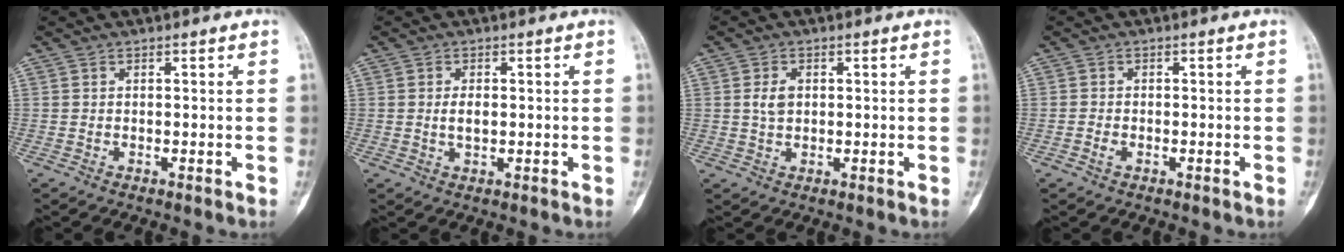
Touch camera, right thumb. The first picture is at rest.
{"total": 2.5, "force": [0.2, 1.4, 2.1], "torque": [-0.038, -0.001, 0.005]}
{"total": 3.0, "force": [0.5, 2.0, 2.2], "torque": [-0.037, 0.002, 0.010]}
{"total": 1.3, "force": [-0.7, 0.8, 0.8], "torque": [-0.020, 0.004, -0.014]}